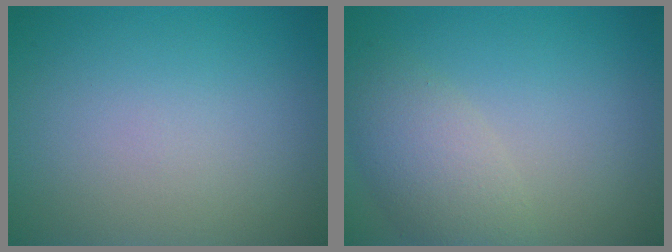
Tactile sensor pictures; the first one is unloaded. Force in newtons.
{"total": 4.0, "press": 4.0, "slide": 0.3}